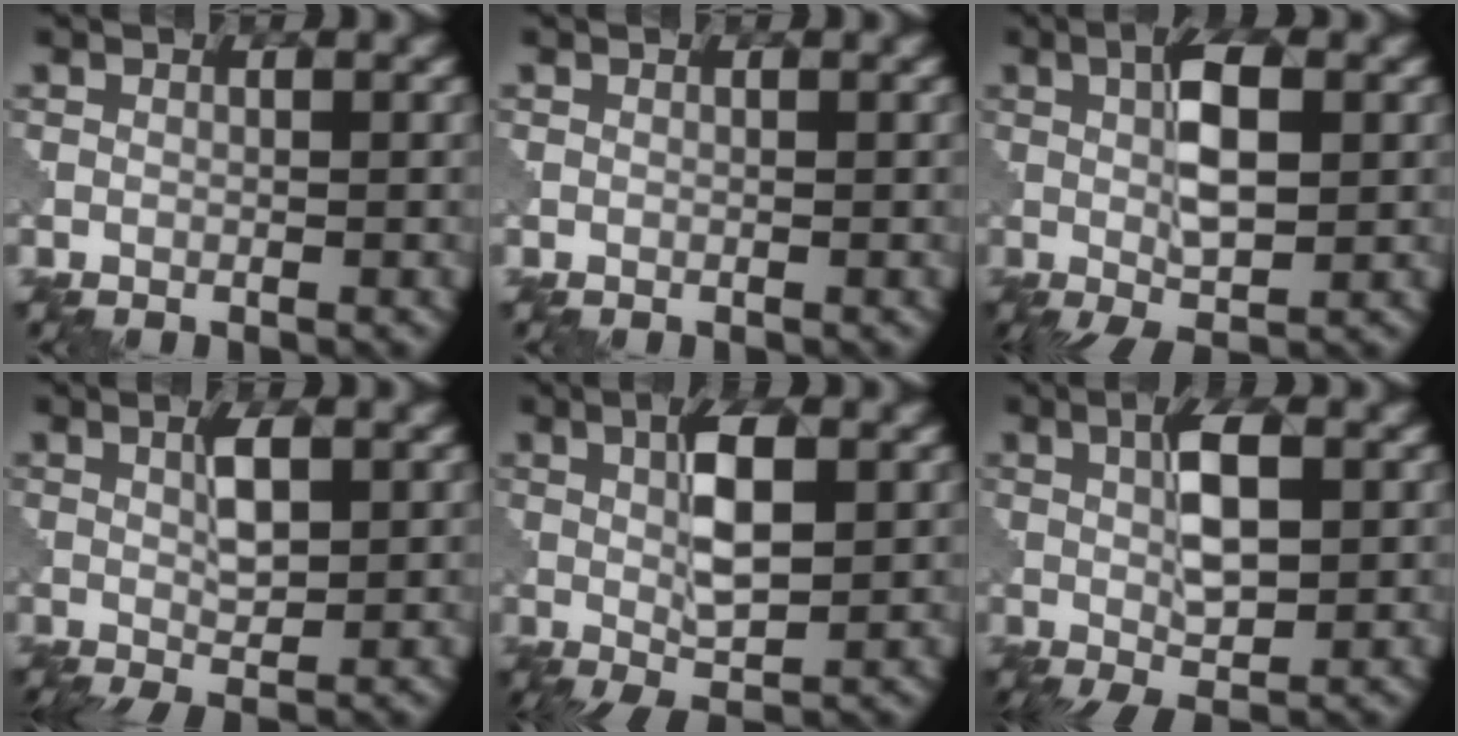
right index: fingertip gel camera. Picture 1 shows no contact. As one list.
[{"total": 0.0}, {"total": 5.6, "force": [0.5, 1.8, 5.3], "torque": [-0.093, 0.003, 0.007]}, {"total": 2.8, "force": [0.3, 0.6, 2.7], "torque": [-0.053, 0.002, 0.006]}, {"total": 5.1, "force": [0.7, 1.5, 4.8], "torque": [-0.086, 0.003, 0.012]}, {"total": 5.0, "force": [0.5, 1.5, 4.7], "torque": [-0.086, 0.003, 0.008]}]